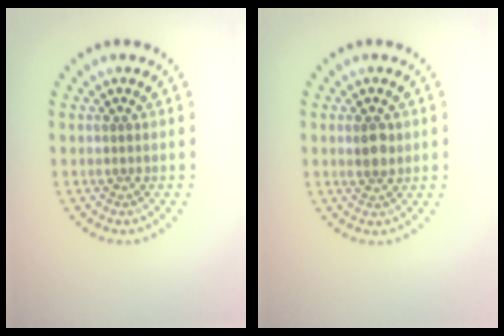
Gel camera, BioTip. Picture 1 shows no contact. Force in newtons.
{"total": 1.9, "press": 1.8, "slide": 0.6}